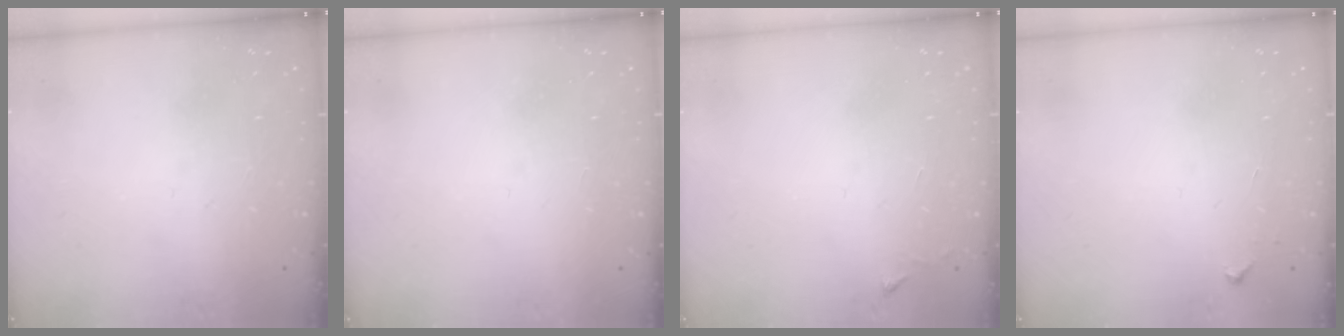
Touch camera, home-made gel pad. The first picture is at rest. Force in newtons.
{"total": 1.5, "press": 1.5, "slide": 0.1}
{"total": 2.3, "press": 2.3, "slide": 0.4}
{"total": 3.3, "press": 3.2, "slide": 0.4}